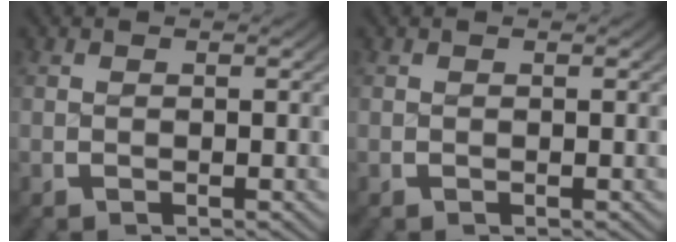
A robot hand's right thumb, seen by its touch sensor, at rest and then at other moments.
{"total": 0.0}